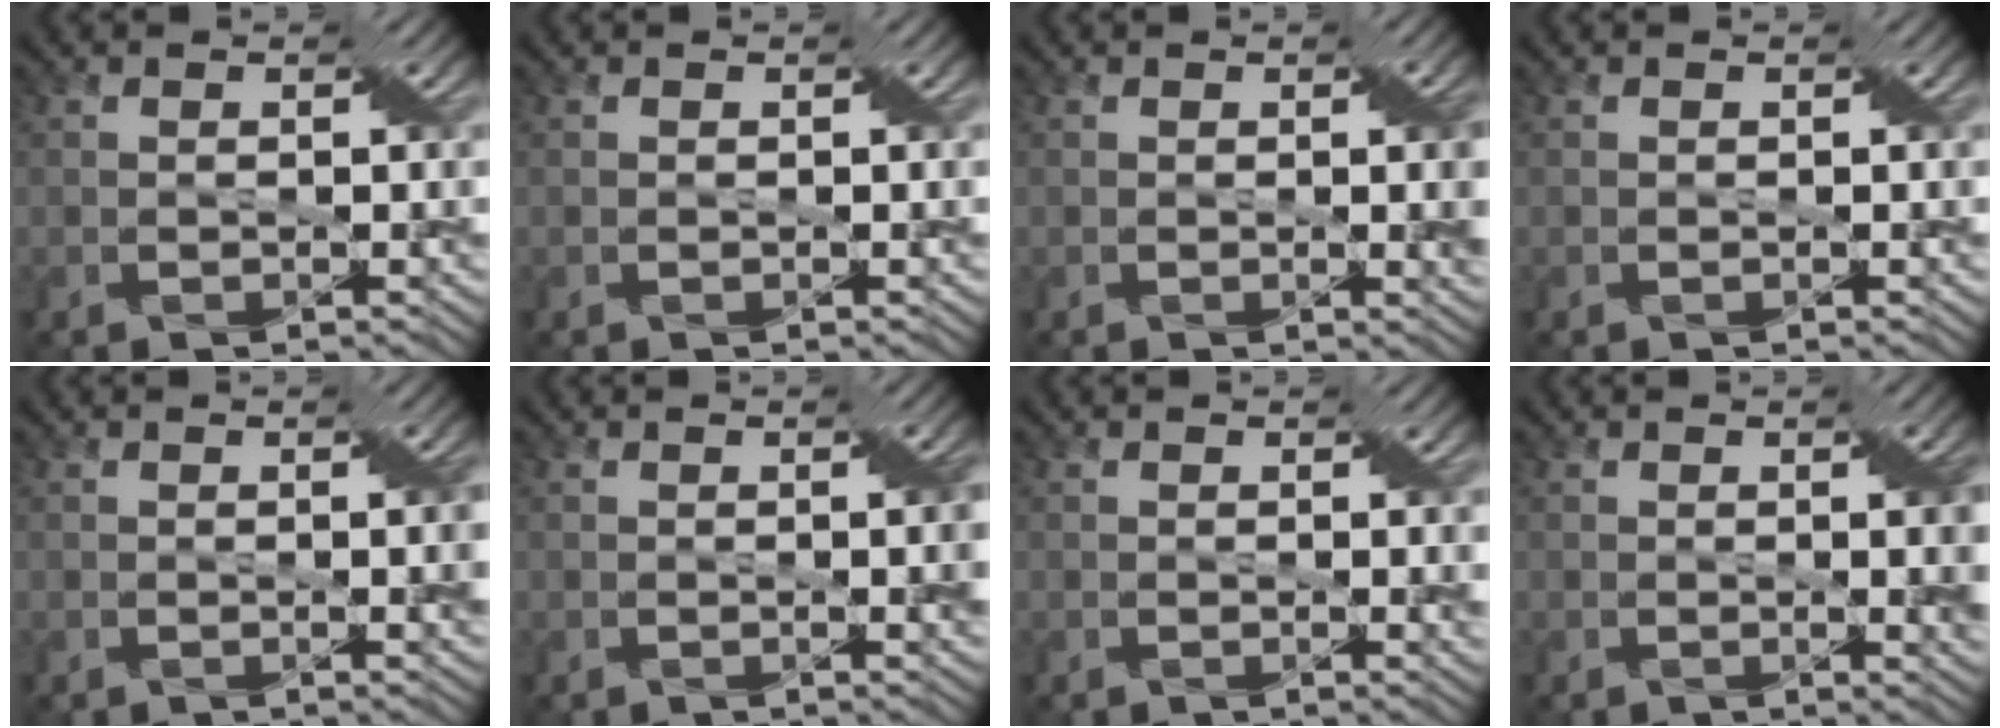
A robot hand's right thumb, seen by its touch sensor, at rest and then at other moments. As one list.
[{"total": 0.0}, {"total": 3.1, "force": [0.1, 0.7, 3.0], "torque": [-0.045, 0.003, 0.003]}, {"total": 0.0}, {"total": 2.4, "force": [0.1, 0.4, 2.4], "torque": [-0.033, 0.004, 0.003]}, {"total": 2.7, "force": [0.1, 0.5, 2.7], "torque": [-0.040, 0.004, 0.002]}, {"total": 1.2, "force": [0.2, 0.1, 1.1], "torque": [-0.016, -0.002, 0.003]}, {"total": 3.4, "force": [0.2, 0.7, 3.4], "torque": [-0.051, 0.002, 0.005]}]